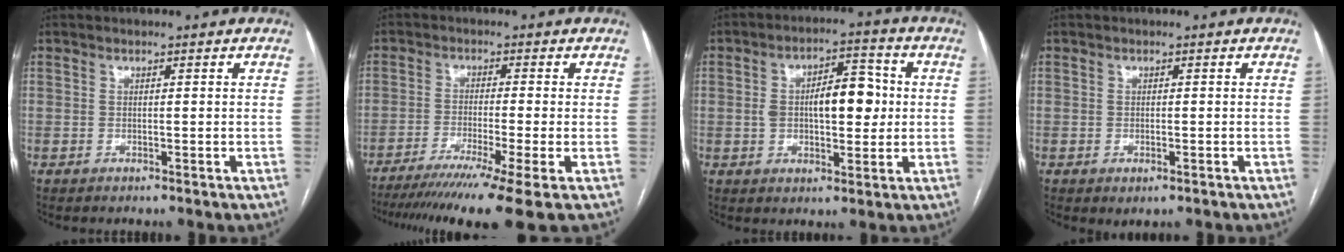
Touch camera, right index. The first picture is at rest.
{"total": 13.3, "force": [-9.7, -1.6, 9.0], "torque": [-0.129, -0.037, -0.151]}
{"total": 10.1, "force": [0.6, 4.2, 9.1], "torque": [-0.146, 0.021, 0.012]}
{"total": 1.4, "force": [-0.6, 0.7, 1.1], "torque": [-0.015, -0.002, -0.002]}